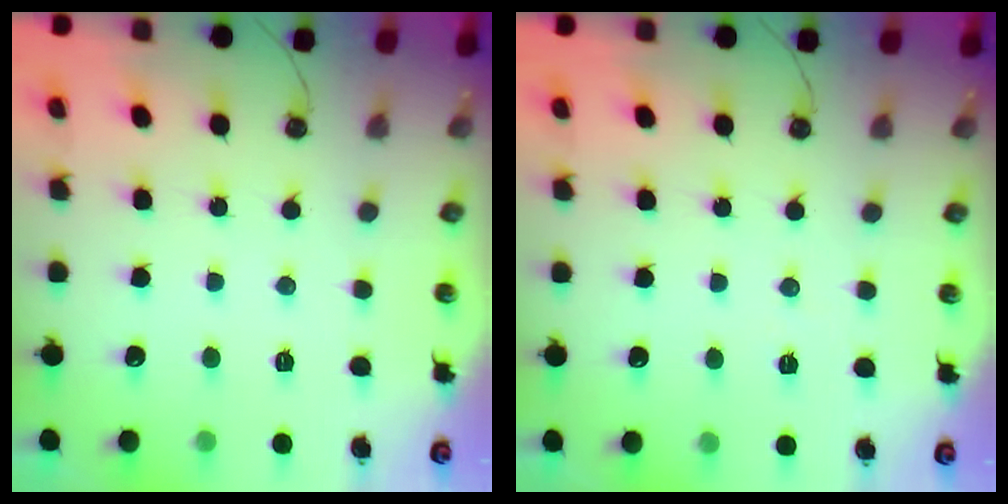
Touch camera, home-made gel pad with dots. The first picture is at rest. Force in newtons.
{"total": 4.8, "press": 2.3, "slide": 4.3}